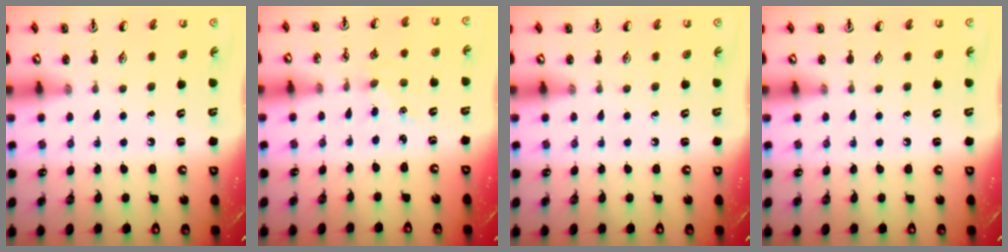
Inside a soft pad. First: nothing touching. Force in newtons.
{"total": 2.7, "press": 2.7, "slide": 0.4}
{"total": 0.0}
{"total": 0.0}